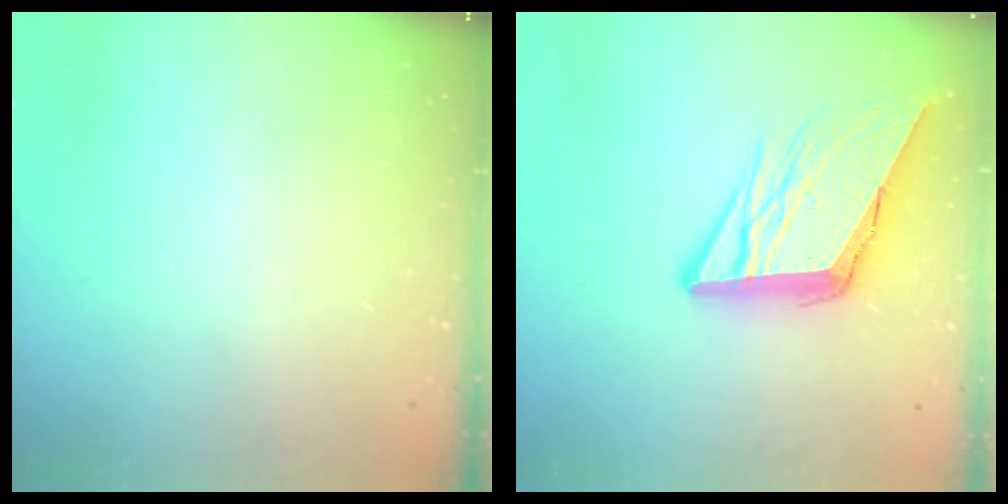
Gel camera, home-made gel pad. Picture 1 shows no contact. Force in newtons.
{"total": 12.9, "press": 12.7, "slide": 2.0}